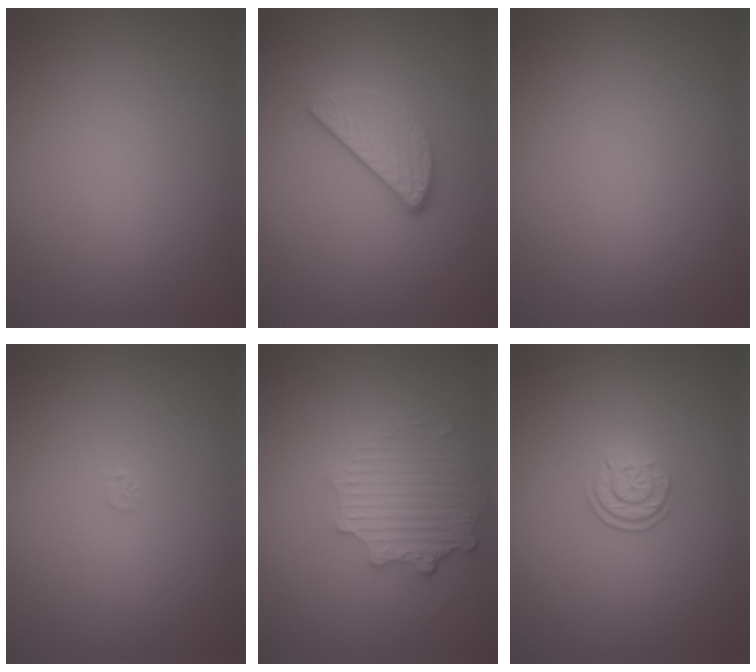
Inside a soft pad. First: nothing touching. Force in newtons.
{"total": 3.0, "press": 2.4, "slide": 1.9}
{"total": 0.0}
{"total": 0.5, "press": 0.5, "slide": 0.1}
{"total": 4.1, "press": 3.3, "slide": 2.4}
{"total": 2.3, "press": 1.7, "slide": 1.5}